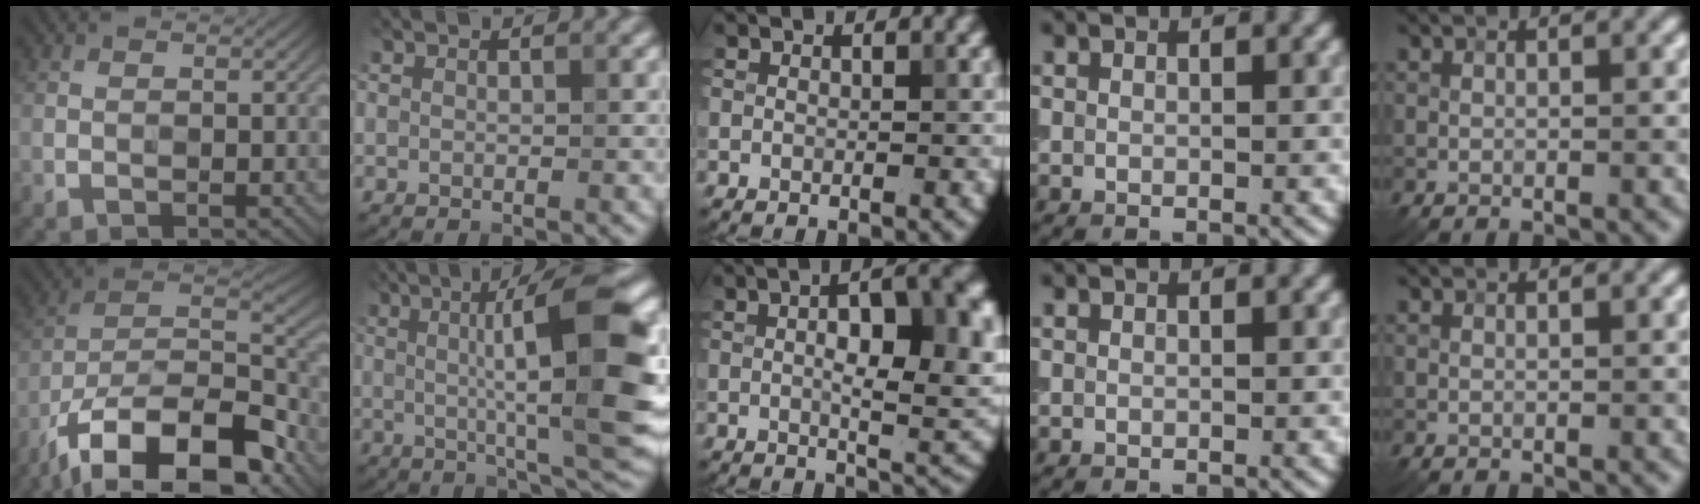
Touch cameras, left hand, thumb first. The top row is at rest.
{"thumb": {"total": 18.9, "force": [-12.9, 7.4, 11.7], "torque": [-0.230, -0.028, -0.218]}, "index": {"total": 12.7, "force": [1.3, 2.2, 12.5], "torque": [-0.168, 0.013, 0.020]}, "middle": {"total": 10.6, "force": [1.4, 4.2, 9.7], "torque": [-0.126, 0.006, 0.025]}}